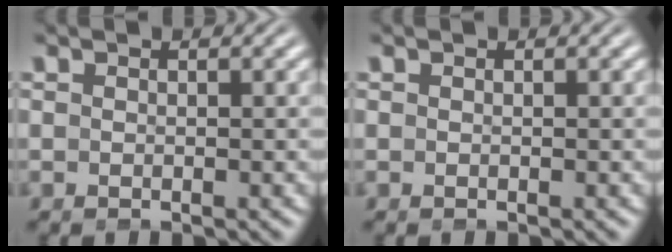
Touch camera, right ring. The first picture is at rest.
{"total": 0.0}